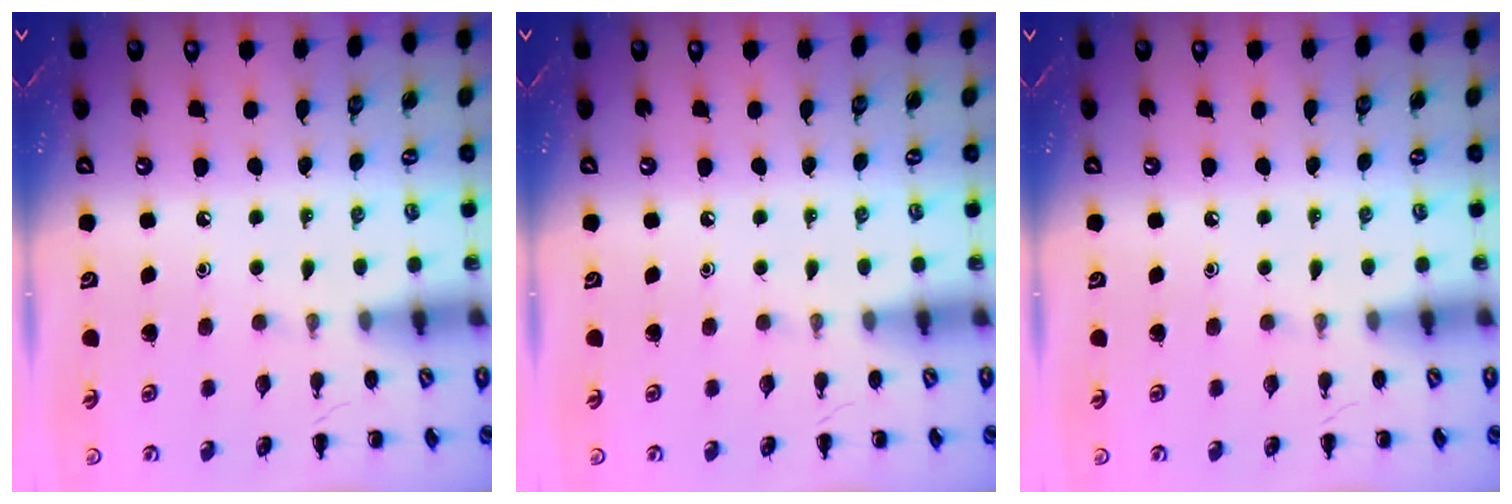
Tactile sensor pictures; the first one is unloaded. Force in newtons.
{"total": 0.0}
{"total": 0.0}